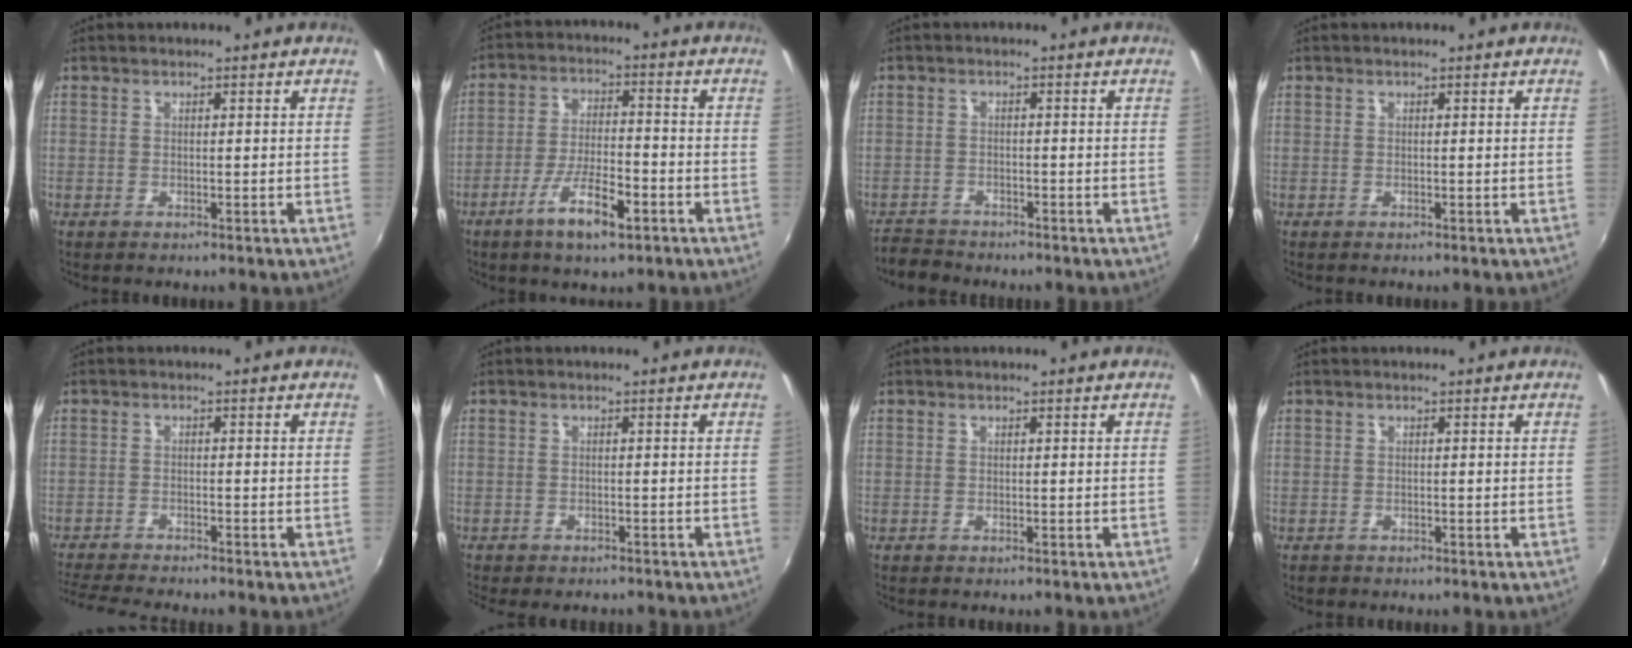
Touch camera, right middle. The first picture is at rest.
{"total": 9.2, "force": [-5.2, 2.5, 7.3], "torque": [-0.146, -0.009, -0.090]}
{"total": 3.7, "force": [-3.5, 1.3, 0.1], "torque": [-0.020, -0.005, -0.071]}
{"total": 0.0}
{"total": 7.1, "force": [-6.7, -0.1, 2.5], "torque": [-0.070, -0.025, -0.117]}
{"total": 4.0, "force": [-3.5, 1.2, 1.5], "torque": [-0.038, -0.020, -0.051]}
{"total": 0.0}
{"total": 1.0, "force": [-0.7, 0.7, 0.0], "torque": [-0.003, -0.002, -0.013]}